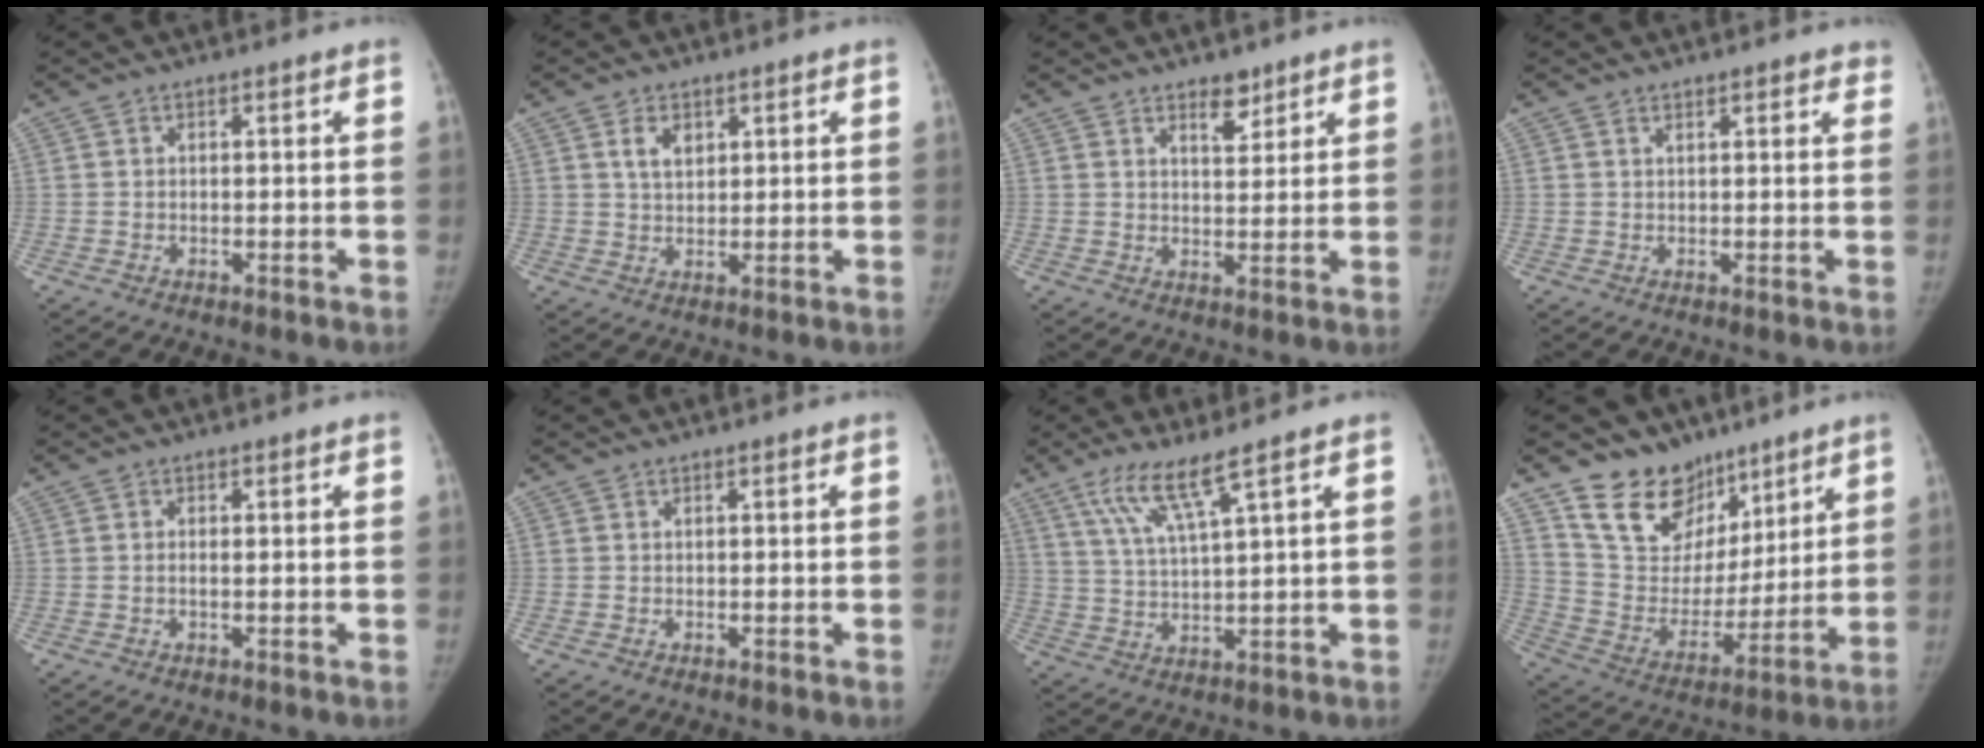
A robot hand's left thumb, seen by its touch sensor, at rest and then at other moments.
{"total": 3.9, "force": [1.8, 2.4, 2.4], "torque": [-0.032, -0.008, 0.034]}
{"total": 4.0, "force": [2.9, 2.0, 2.0], "torque": [-0.011, -0.021, 0.046]}
{"total": 2.4, "force": [2.0, 1.0, 1.0], "torque": [0.010, -0.003, 0.019]}
{"total": 0.7, "force": [-0.1, 0.1, 0.7], "torque": [-0.019, 0.003, -0.001]}
{"total": 0.0}
{"total": 7.6, "force": [4.8, 0.1, 5.8], "torque": [-0.121, -0.024, 0.103]}
{"total": 16.7, "force": [11.9, 10.9, 4.3], "torque": [-0.015, -0.080, 0.220]}